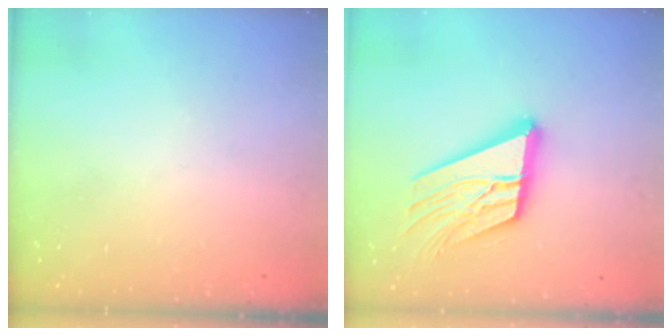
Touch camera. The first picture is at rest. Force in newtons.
{"total": 17.6, "press": 17.5, "slide": 2.2}